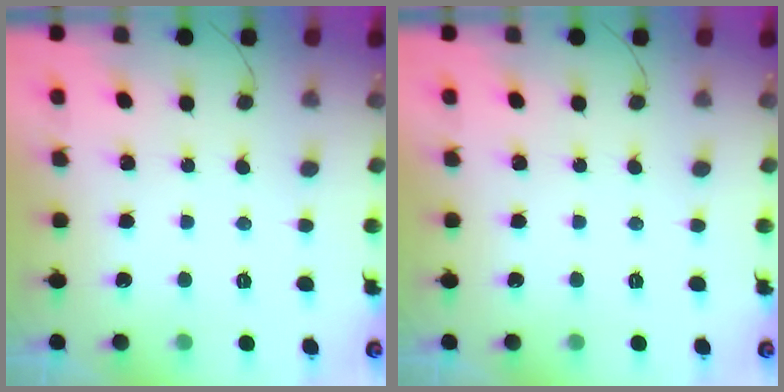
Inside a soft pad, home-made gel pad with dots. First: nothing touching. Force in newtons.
{"total": 0.0}